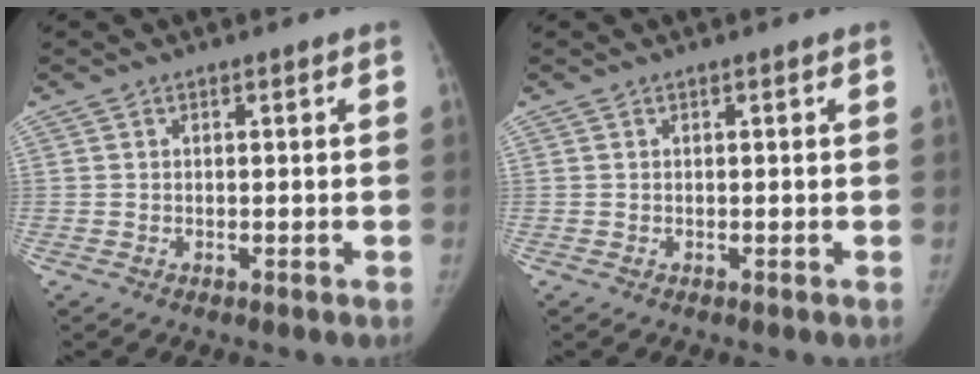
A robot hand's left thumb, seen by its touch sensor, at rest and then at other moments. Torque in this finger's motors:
{"motor_torque": [0.00, 0.00, 0.22, -0.23, 0.01]}